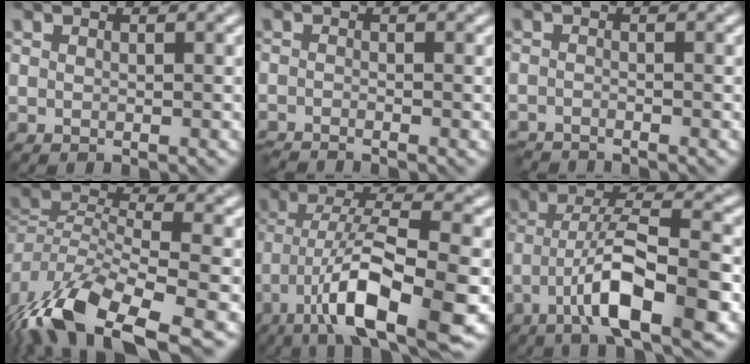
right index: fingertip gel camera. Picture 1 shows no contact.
{"total": 2.2, "force": [-2.0, 0.1, 0.9], "torque": [-0.026, -0.006, -0.047]}
{"total": 2.3, "force": [-2.3, 0.0, 0.4], "torque": [-0.017, -0.008, -0.049]}
{"total": 9.8, "force": [-5.5, 4.2, 7.0], "torque": [-0.131, -0.003, -0.111]}
{"total": 10.5, "force": [-4.8, 3.0, 8.9], "torque": [-0.157, 0.009, -0.086]}
{"total": 9.2, "force": [-4.1, 2.4, 7.9], "torque": [-0.132, 0.021, -0.073]}